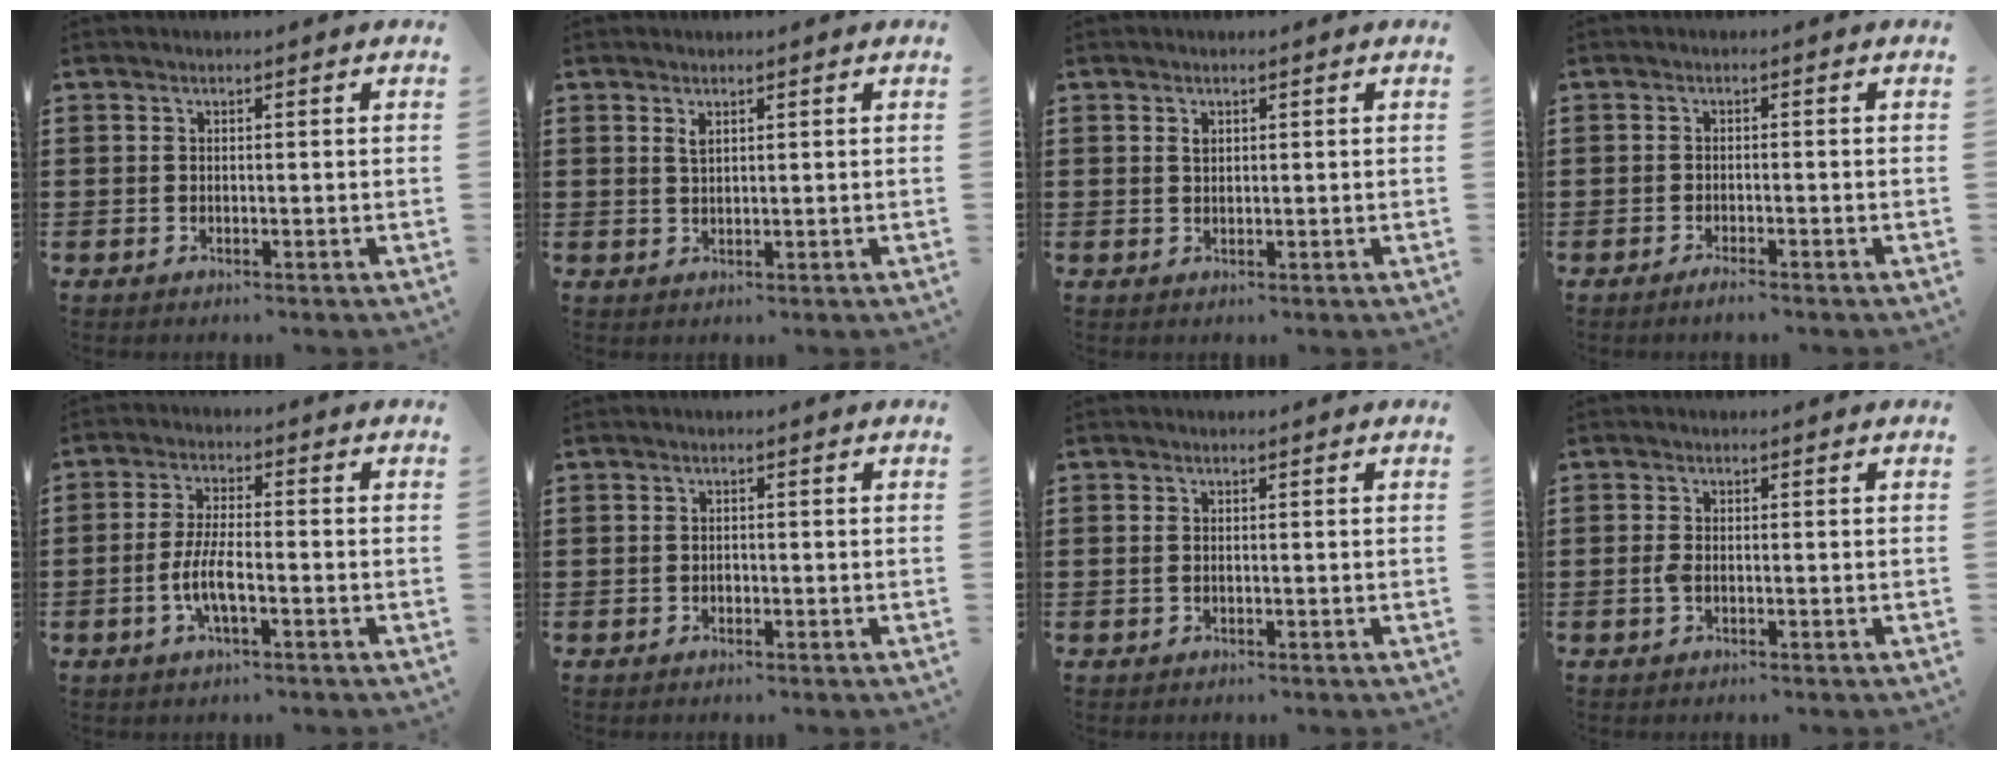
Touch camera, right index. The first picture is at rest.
{"total": 1.4, "force": [0.9, 0.6, 1.0], "torque": [-0.022, 0.002, 0.015]}
{"total": 1.0, "force": [0.5, 0.6, 0.6], "torque": [-0.014, 0.002, 0.009]}
{"total": 1.4, "force": [-1.2, 0.0, 0.6], "torque": [-0.013, -0.005, -0.023]}
{"total": 5.5, "force": [-1.9, 1.4, 5.0], "torque": [-0.119, -0.010, -0.043]}
{"total": 0.7, "force": [-0.2, 0.4, 0.5], "torque": [-0.011, 0.000, -0.004]}
{"total": 0.8, "force": [0.0, 0.4, 0.7], "torque": [-0.023, 0.000, -0.004]}
{"total": 1.4, "force": [-0.4, 0.6, 1.3], "torque": [-0.031, -0.004, -0.010]}